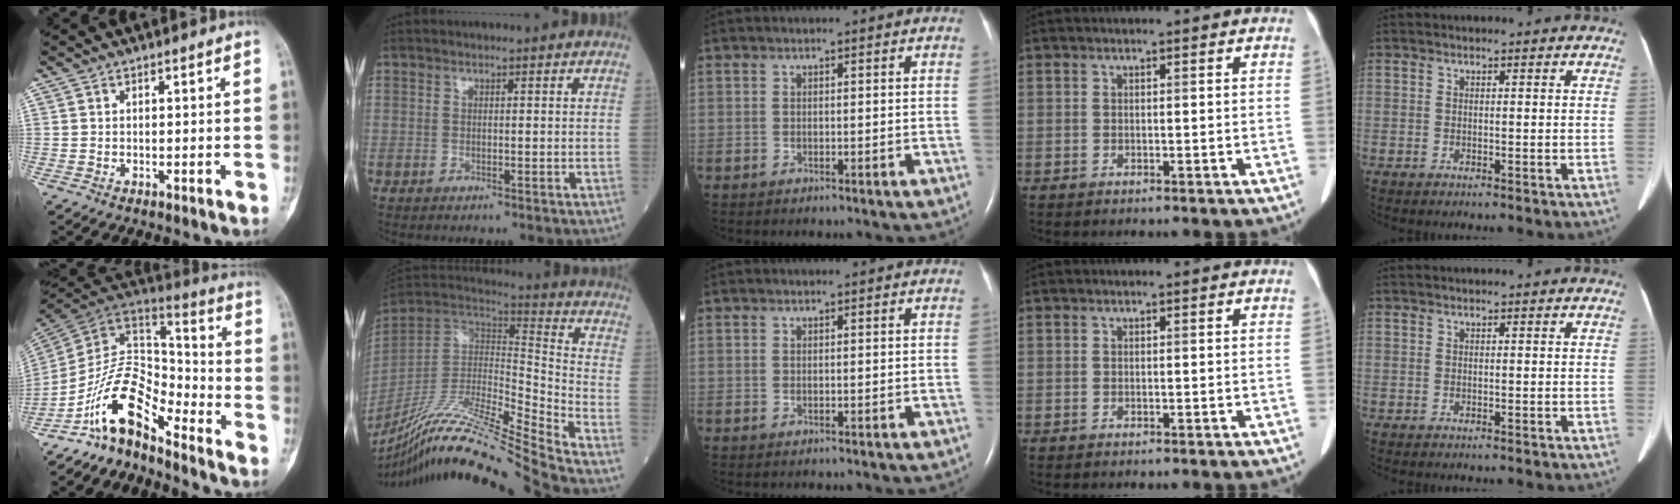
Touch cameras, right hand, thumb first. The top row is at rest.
{"thumb": {"total": 13.6, "force": [-9.6, 5.6, 7.7], "torque": [-0.115, 0.105, -0.188]}, "index": {"total": 24.1, "force": [-20.4, -1.9, 12.6], "torque": [-0.247, -0.028, -0.370]}}